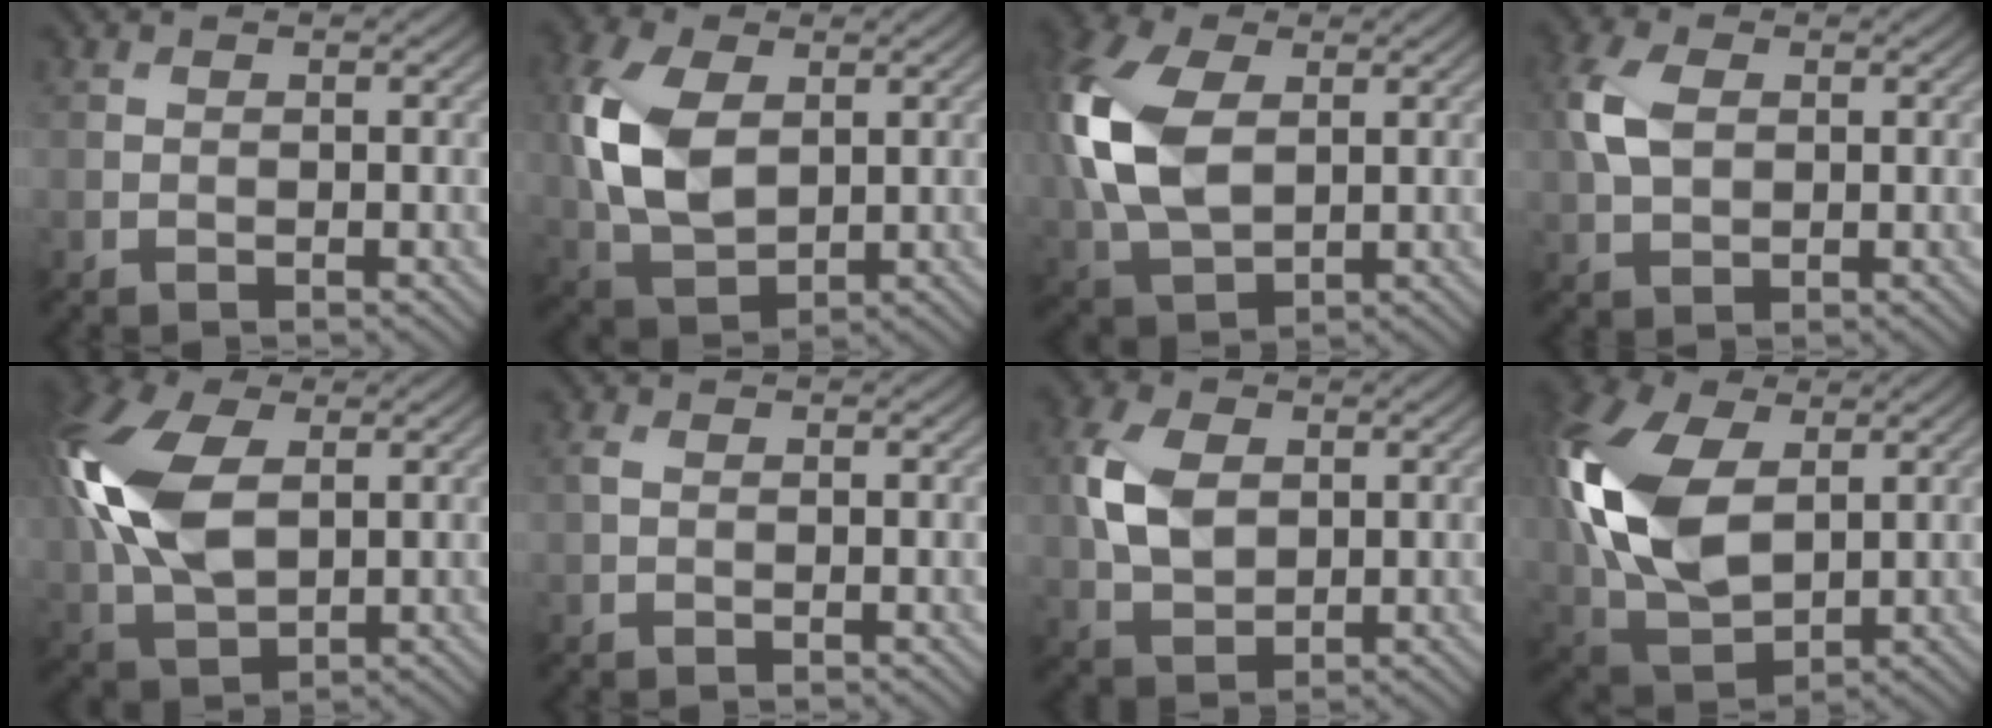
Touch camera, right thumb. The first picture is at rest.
{"total": 10.8, "force": [1.6, 6.8, 8.2], "torque": [-0.223, 0.006, 0.032]}
{"total": 12.8, "force": [1.8, 8.1, 9.8], "torque": [-0.273, 0.014, 0.033]}
{"total": 5.1, "force": [0.9, 3.3, 3.7], "torque": [-0.098, 0.009, 0.014]}
{"total": 13.7, "force": [2.1, 8.2, 10.8], "torque": [-0.292, 0.017, 0.035]}
{"total": 0.8, "force": [0.1, 0.5, 0.6], "torque": [-0.020, 0.003, 0.000]}
{"total": 6.8, "force": [1.2, 4.5, 5.0], "torque": [-0.122, 0.007, 0.023]}
{"total": 15.9, "force": [2.7, 10.0, 12.0], "torque": [-0.315, 0.013, 0.053]}